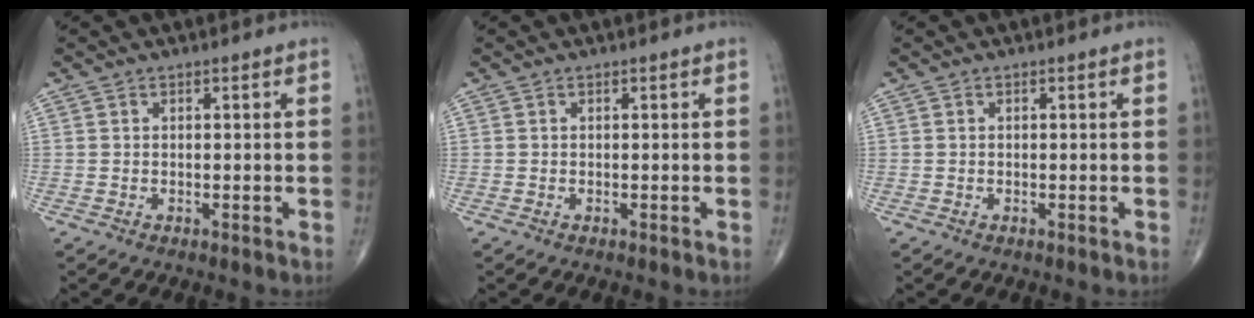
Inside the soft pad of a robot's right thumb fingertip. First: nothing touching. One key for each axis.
{"total": 0.0}
{"total": 0.0}